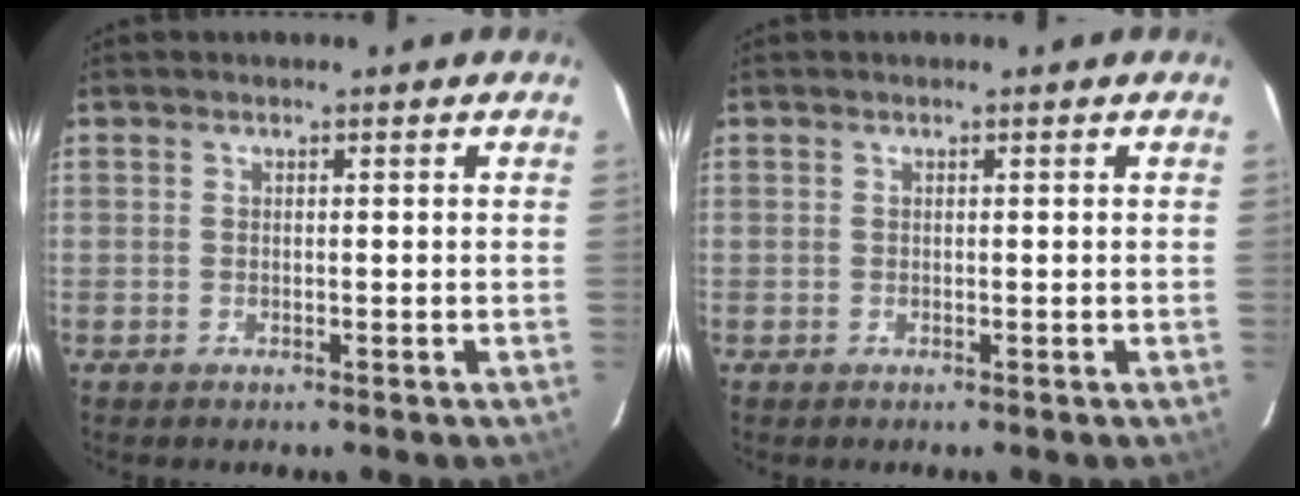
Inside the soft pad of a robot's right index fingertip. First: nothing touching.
{"total": 0.0}